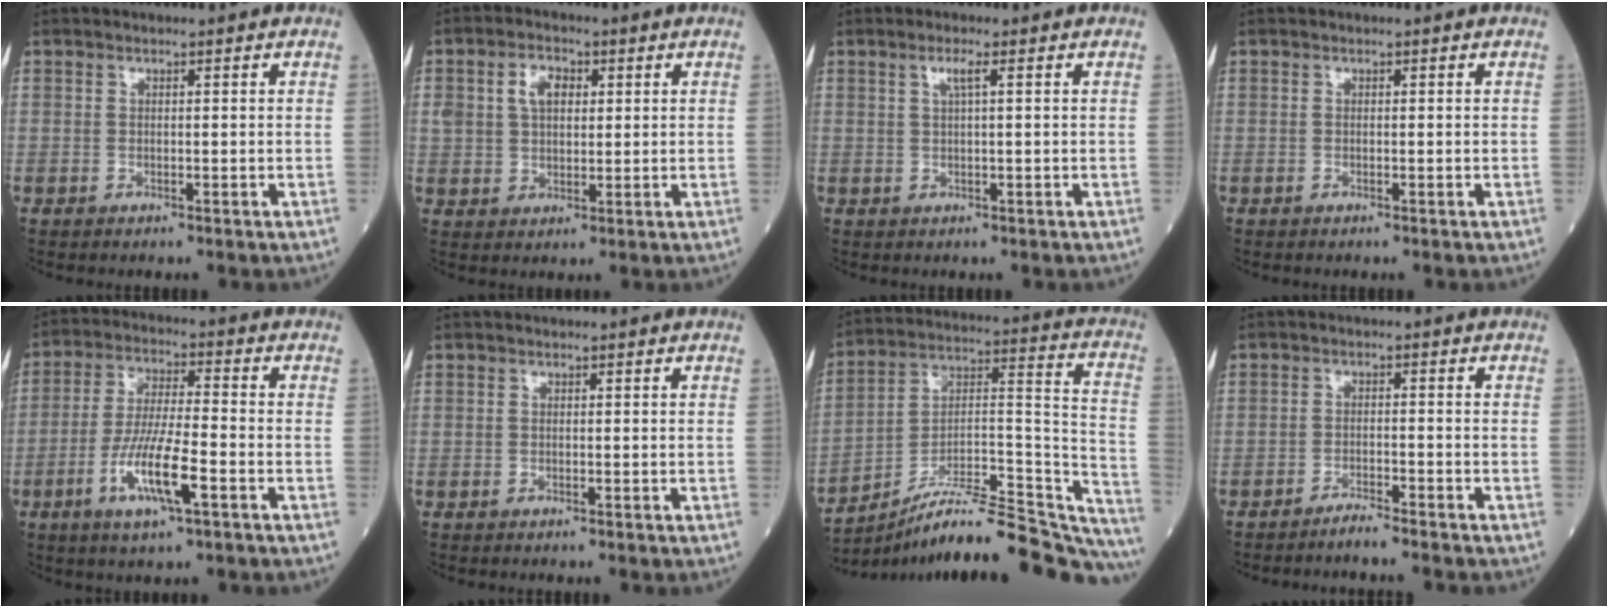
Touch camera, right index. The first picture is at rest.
{"total": 5.6, "force": [1.7, 3.7, 3.9], "torque": [-0.079, 0.017, 0.036]}
{"total": 1.8, "force": [0.7, -0.1, 1.7], "torque": [-0.036, 0.003, 0.014]}
{"total": 0.0}
{"total": 10.0, "force": [-4.0, 1.3, 9.1], "torque": [-0.174, -0.009, -0.074]}
{"total": 0.0}
{"total": 27.1, "force": [-24.2, 3.0, 11.8], "torque": [-0.110, 0.035, -0.357]}
{"total": 2.8, "force": [-2.7, -0.4, 0.8], "torque": [-0.014, -0.005, -0.045]}